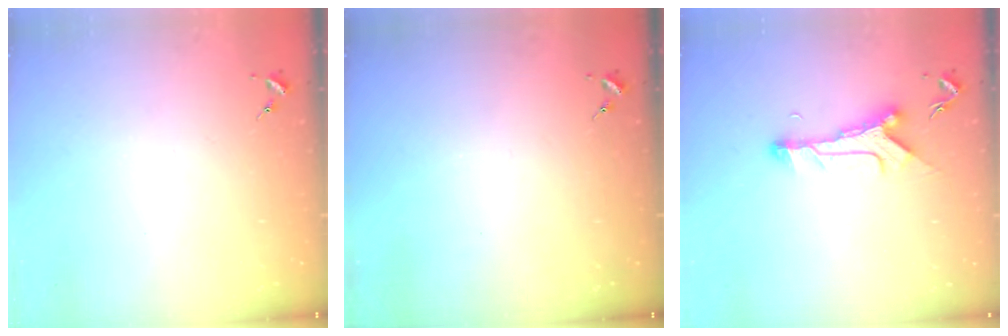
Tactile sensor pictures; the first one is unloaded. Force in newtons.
{"total": 0.0}
{"total": 9.9, "press": 9.9, "slide": 0.3}